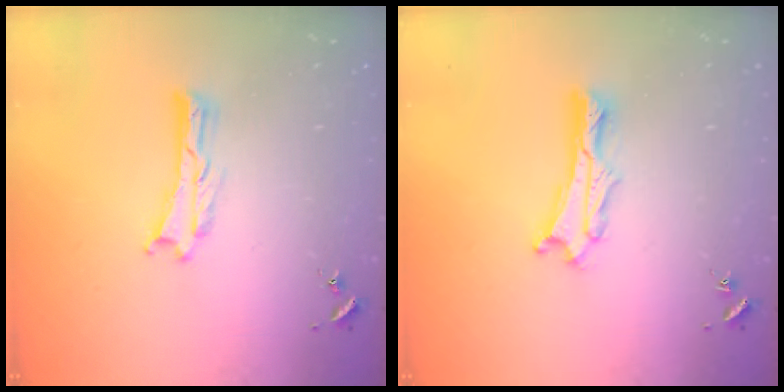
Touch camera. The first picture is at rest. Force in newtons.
{"total": 1.9, "press": 1.9, "slide": 0.2}